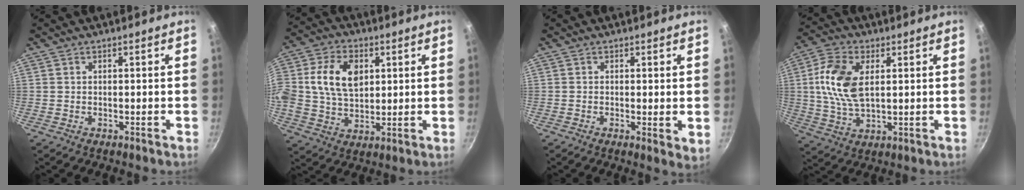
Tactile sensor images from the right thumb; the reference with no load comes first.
{"total": 13.2, "force": [2.9, 9.2, 9.1], "torque": [-0.155, 0.007, 0.047]}
{"total": 2.9, "force": [0.2, 1.0, 2.7], "torque": [-0.038, -0.010, 0.001]}
{"total": 11.9, "force": [2.3, 6.6, 9.6], "torque": [-0.186, 0.004, 0.041]}